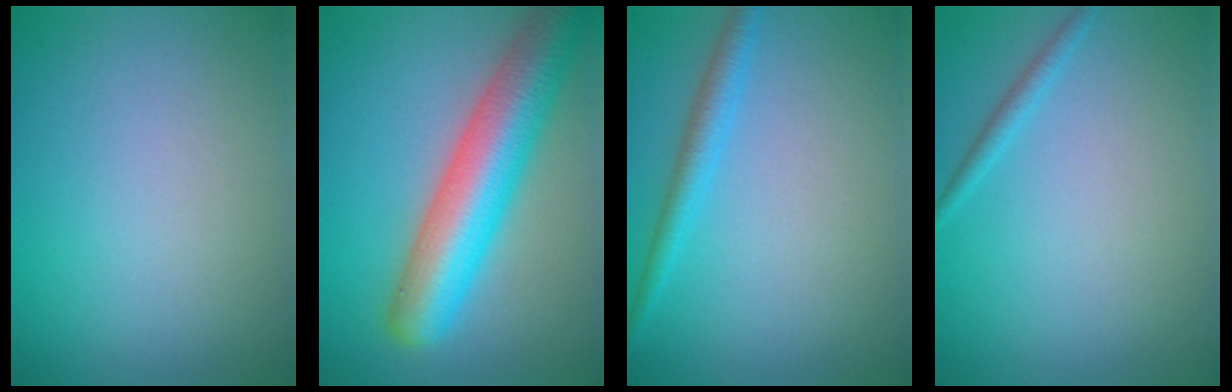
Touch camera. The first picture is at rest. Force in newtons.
{"total": 9.0, "press": 9.0, "slide": 0.3}
{"total": 2.2, "press": 2.2, "slide": 0.1}
{"total": 1.1, "press": 1.1, "slide": 0.1}